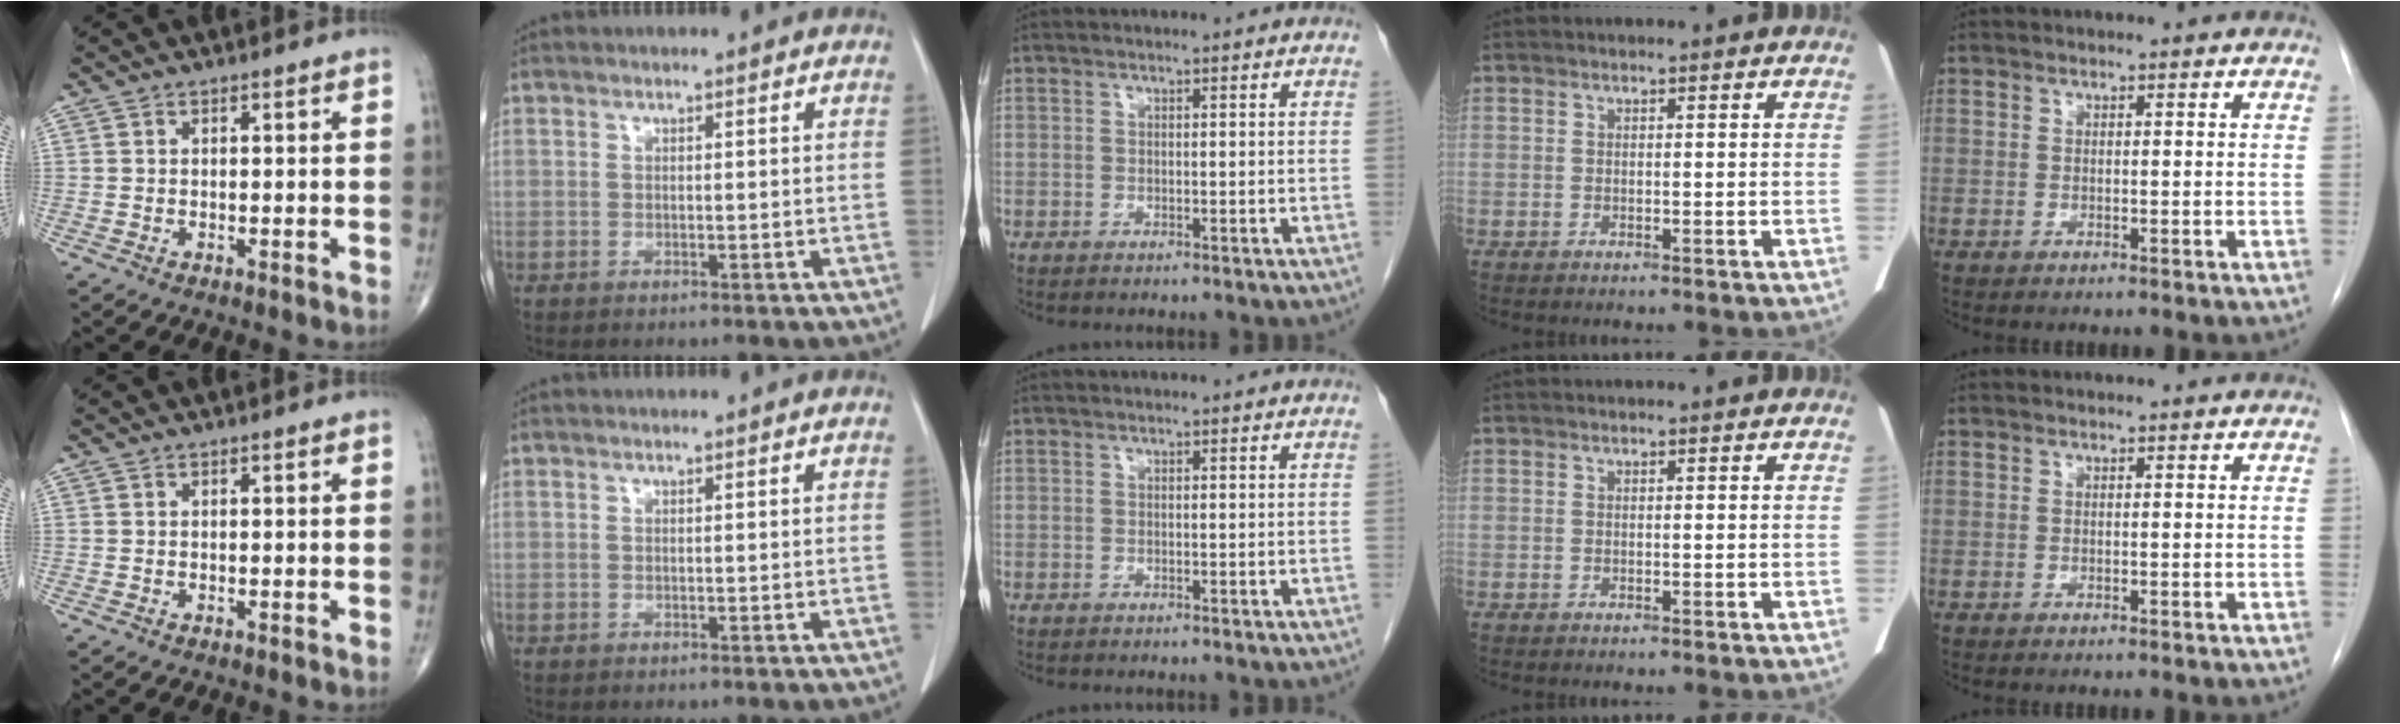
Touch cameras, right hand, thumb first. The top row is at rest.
{}